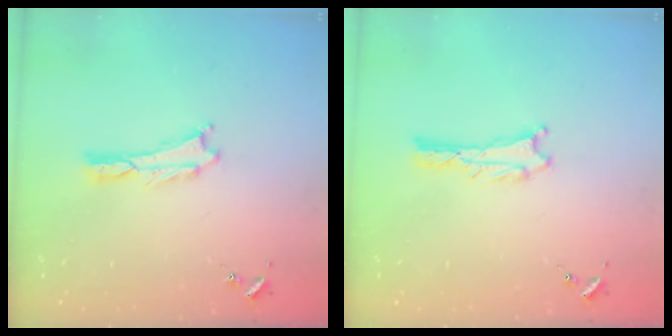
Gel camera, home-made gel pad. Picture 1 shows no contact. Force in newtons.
{"total": 0.9, "press": 0.8, "slide": 0.1}